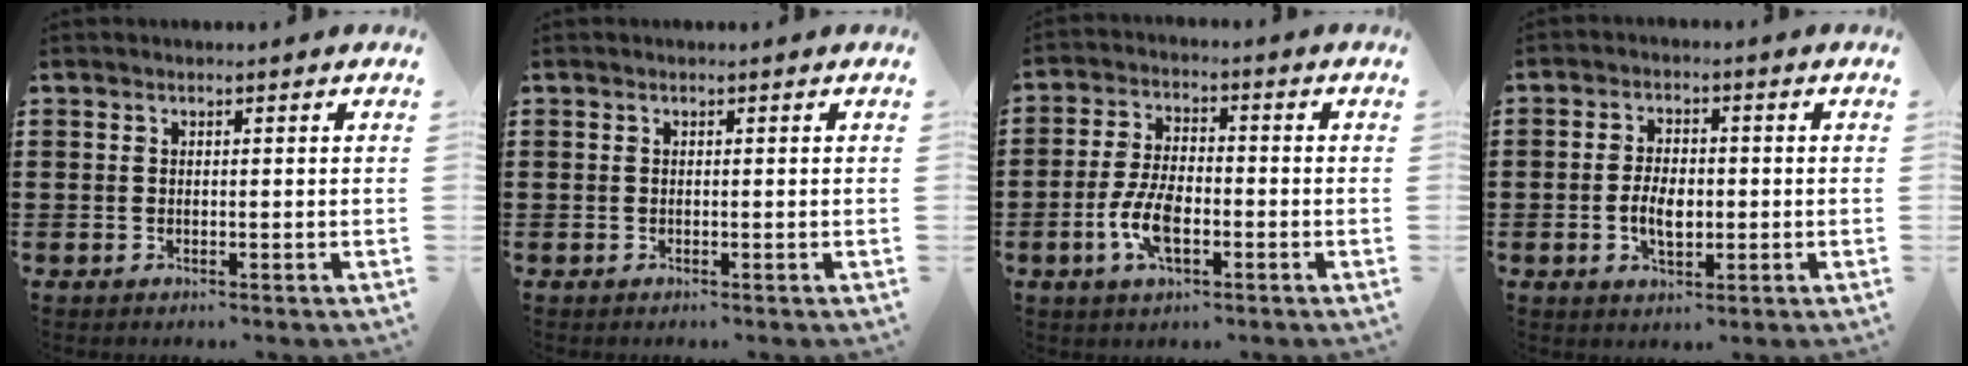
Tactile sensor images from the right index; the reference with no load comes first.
{"total": 0.0}
{"total": 7.2, "force": [-2.3, 3.5, 5.9], "torque": [-0.141, -0.002, -0.049]}
{"total": 4.9, "force": [-0.8, 2.6, 4.0], "torque": [-0.081, -0.002, -0.020]}